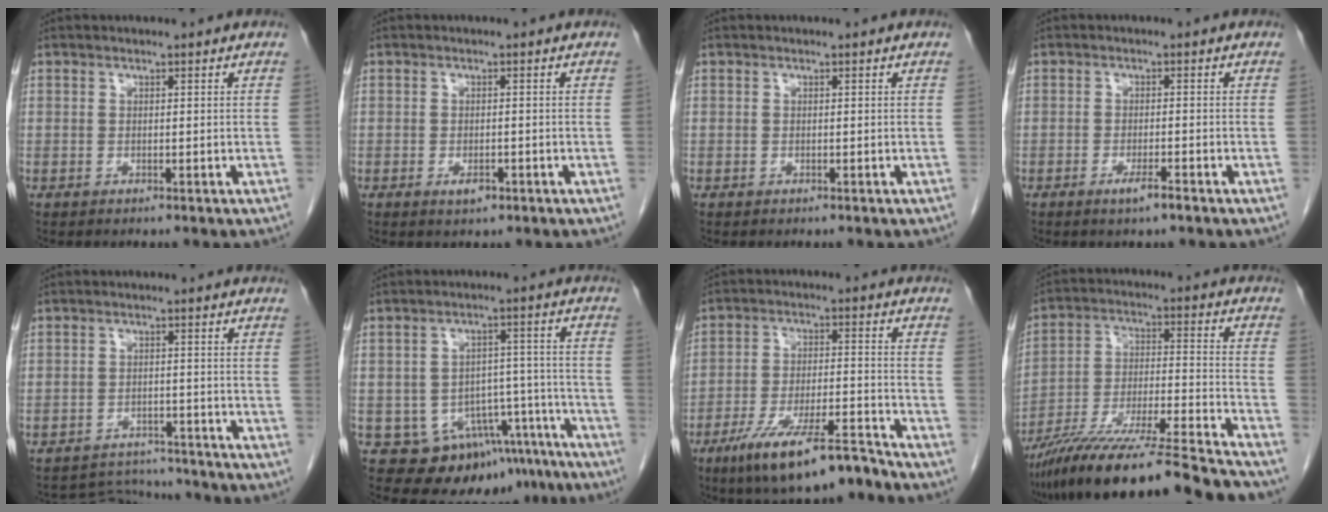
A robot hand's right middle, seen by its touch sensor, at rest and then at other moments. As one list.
[{"total": 1.9, "force": [-1.0, 0.8, 1.4], "torque": [-0.026, -0.002, -0.011]}, {"total": 0.0}, {"total": 2.4, "force": [-1.5, 0.1, 1.8], "torque": [-0.037, -0.005, -0.027]}, {"total": 5.8, "force": [-5.6, 0.9, -1.2], "torque": [0.015, 0.008, -0.084]}, {"total": 13.4, "force": [-9.0, 8.7, 4.8], "torque": [-0.039, 0.046, -0.112]}, {"total": 12.4, "force": [-9.1, 2.0, 8.1], "torque": [-0.142, -0.015, -0.155]}, {"total": 23.2, "force": [-20.0, 0.0, 11.7], "torque": [-0.184, -0.025, -0.328]}]